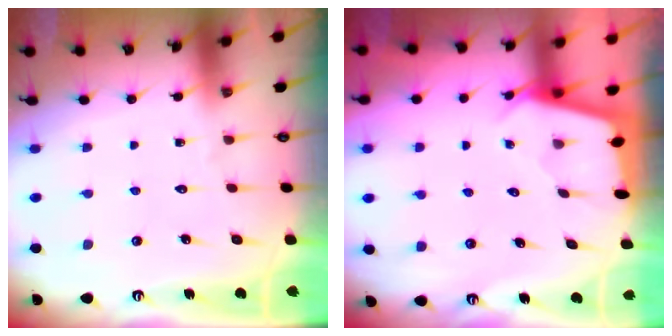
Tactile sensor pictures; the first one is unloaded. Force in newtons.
{"total": 2.5, "press": 2.5, "slide": 0.3}